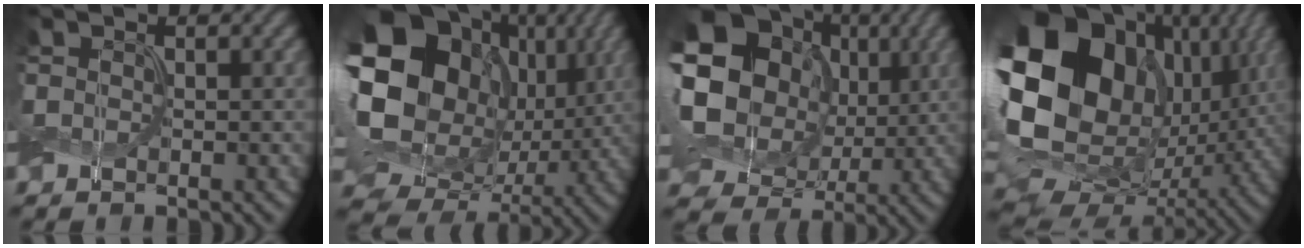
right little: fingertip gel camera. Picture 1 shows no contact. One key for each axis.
{"total": 23.3, "fx": 4.8, "fy": 19.6, "fz": 11.8, "tx": -0.268, "ty": 0.007, "tz": 0.078}
{"total": 18.0, "fx": 3.3, "fy": 15.3, "fz": 8.7, "tx": -0.208, "ty": 0.018, "tz": 0.051}
{"total": 22.5, "fx": 3.2, "fy": 16.9, "fz": 14.5, "tx": -0.305, "ty": -0.017, "tz": 0.061}